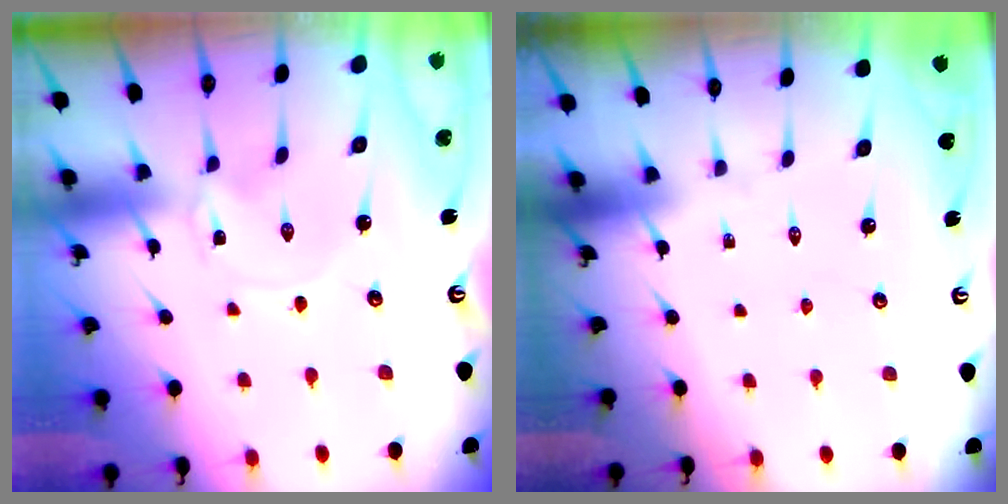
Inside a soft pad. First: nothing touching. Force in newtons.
{"total": 0.0}